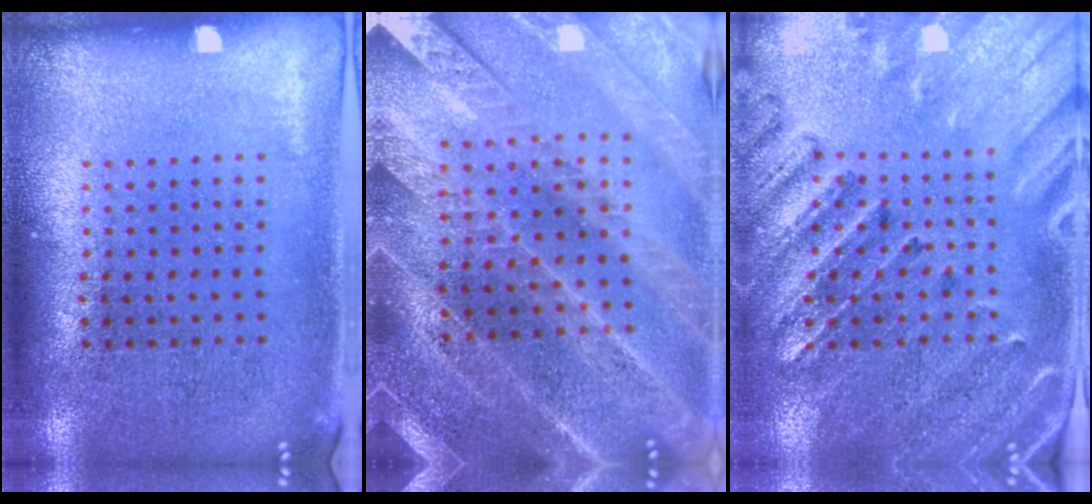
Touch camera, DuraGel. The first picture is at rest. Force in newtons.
{"total": 2.8, "press": 2.8, "slide": 0.5}
{"total": 2.9, "press": 2.7, "slide": 1.1}